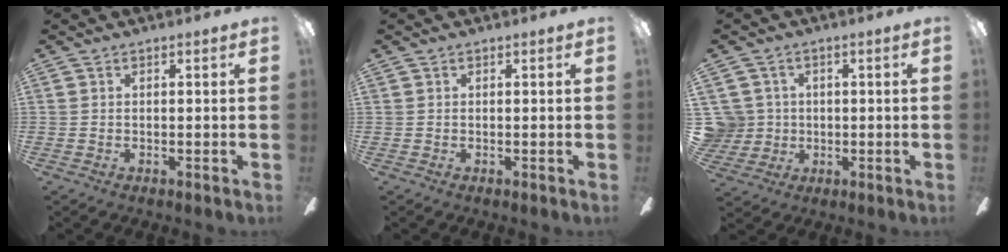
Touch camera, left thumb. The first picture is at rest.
{"total": 0.0}
{"total": 6.6, "force": [1.0, 6.4, 1.0], "torque": [-0.049, 0.007, 0.025]}